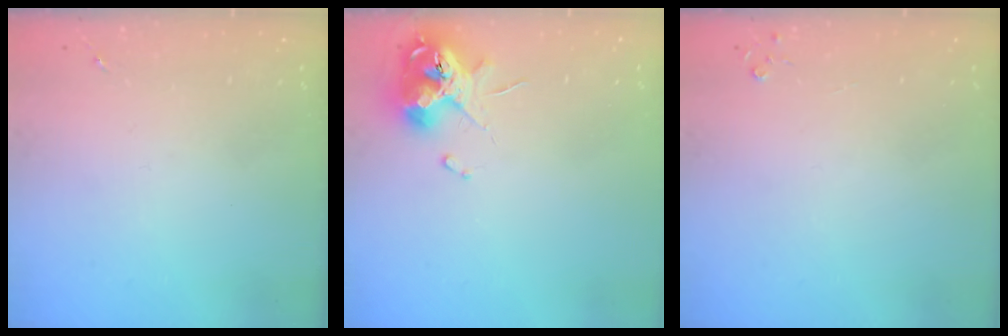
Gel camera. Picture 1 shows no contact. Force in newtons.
{"total": 11.8, "press": 11.7, "slide": 1.4}
{"total": 2.8, "press": 2.8, "slide": 0.3}